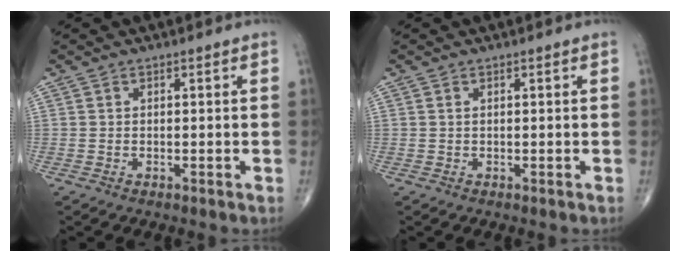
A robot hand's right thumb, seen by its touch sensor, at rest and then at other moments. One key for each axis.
{"total": 0.0}